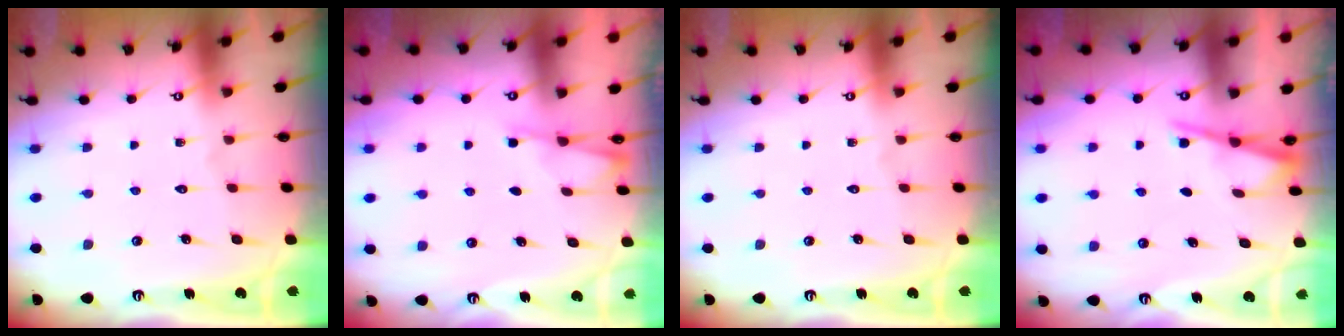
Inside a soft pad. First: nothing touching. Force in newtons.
{"total": 2.4, "press": 2.3, "slide": 0.5}
{"total": 0.0}
{"total": 2.6, "press": 2.6, "slide": 0.2}